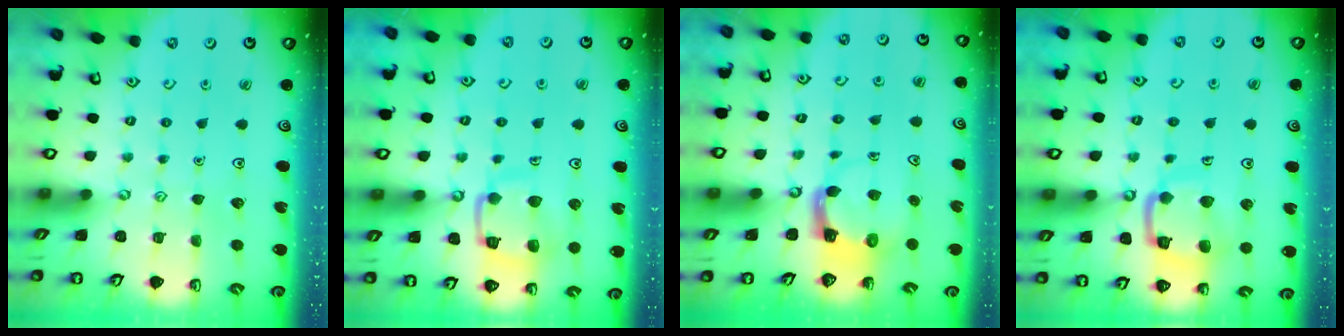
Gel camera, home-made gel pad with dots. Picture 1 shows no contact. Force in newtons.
{"total": 12.2, "press": 12.2, "slide": 1.3}
{"total": 3.7, "press": 3.7, "slide": 0.6}
{"total": 13.8, "press": 13.7, "slide": 1.3}